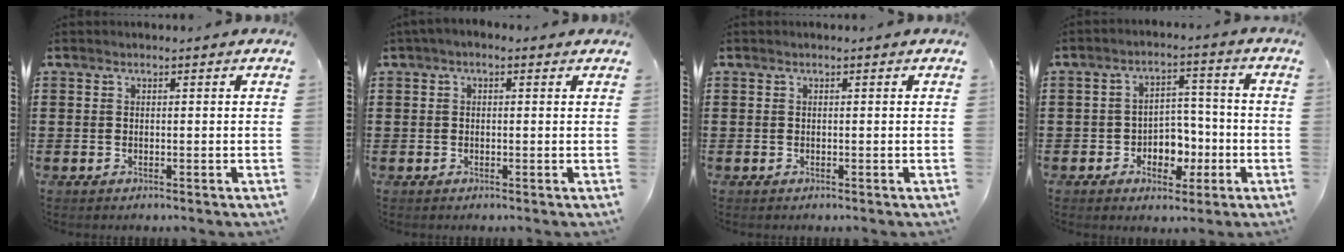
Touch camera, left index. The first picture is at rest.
{"total": 1.1, "force": [-0.2, 0.6, 0.9], "torque": [-0.016, 0.005, -0.004]}
{"total": 0.0}
{"total": 5.1, "force": [-1.8, 4.1, 2.5], "torque": [-0.046, 0.011, -0.036]}